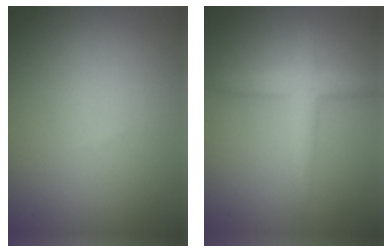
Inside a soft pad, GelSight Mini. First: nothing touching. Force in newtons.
{"total": 3.4, "press": 3.4, "slide": 0.1}